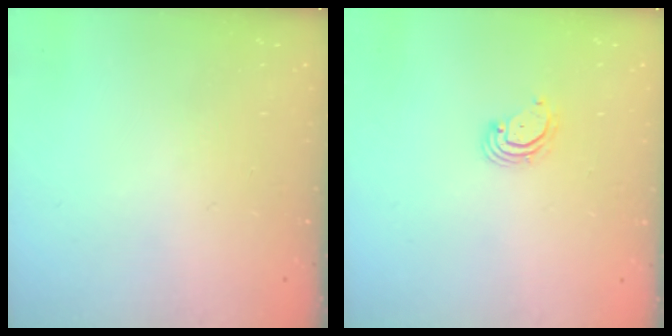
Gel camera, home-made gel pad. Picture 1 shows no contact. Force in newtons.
{"total": 3.0, "press": 3.0, "slide": 0.2}